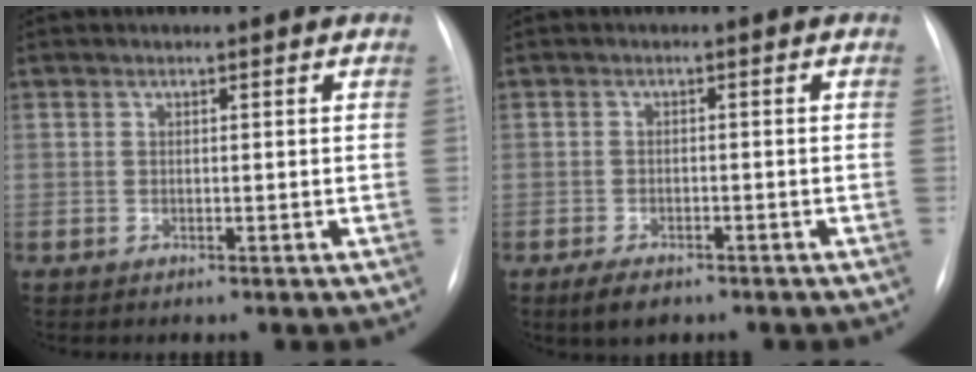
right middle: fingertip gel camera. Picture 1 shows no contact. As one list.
[{"total": 3.6, "force": [-2.5, 1.5, 2.1], "torque": [-0.040, -0.005, -0.036]}]